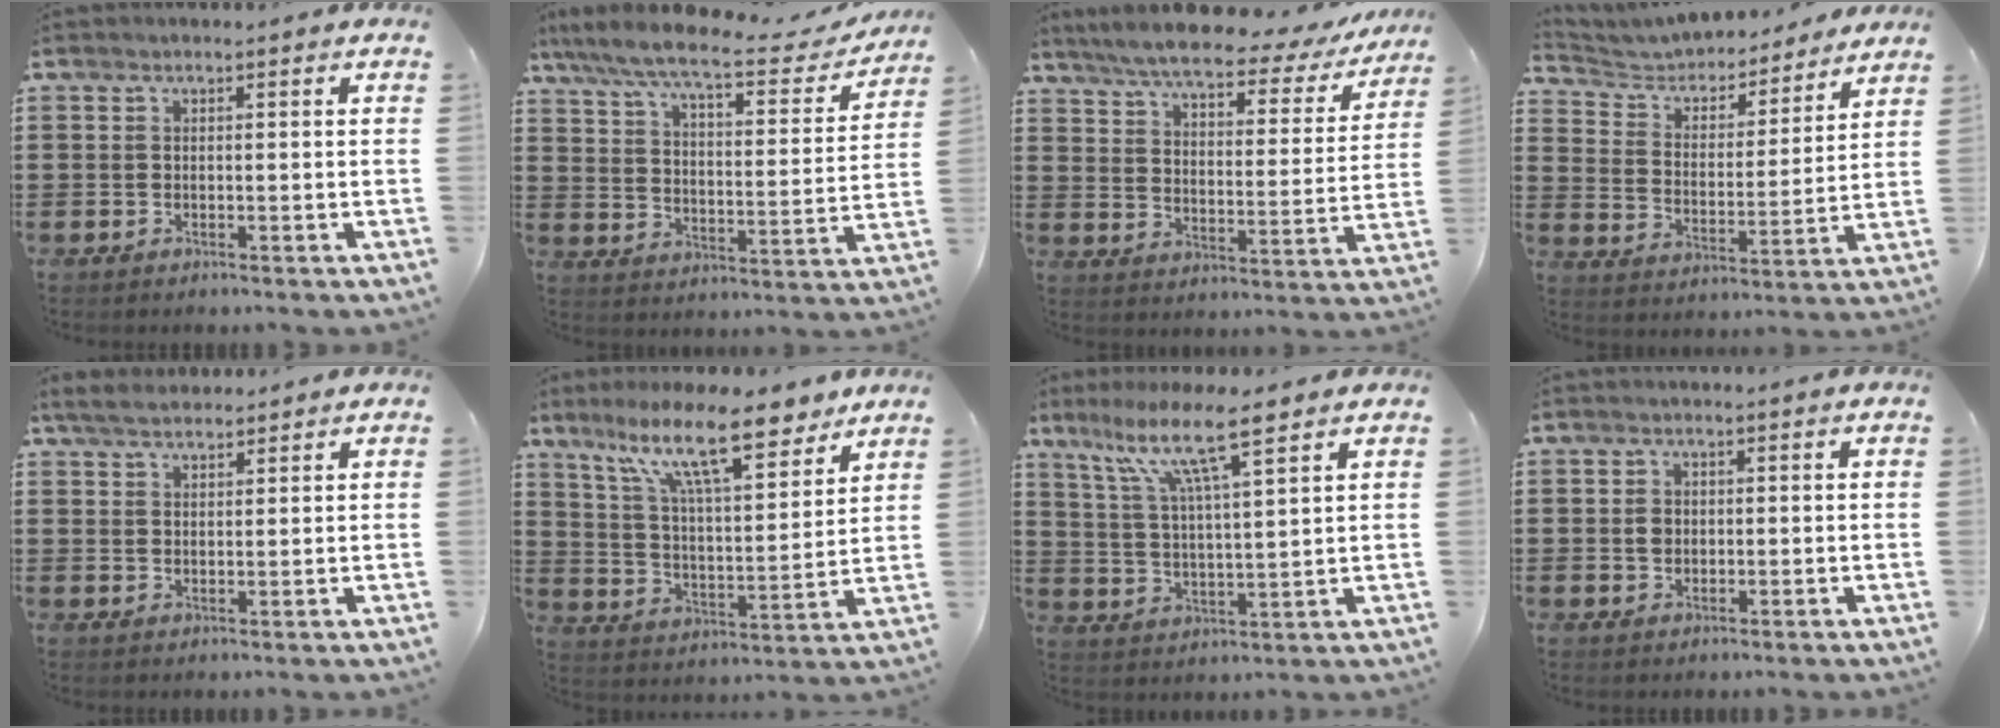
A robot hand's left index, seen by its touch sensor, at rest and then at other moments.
{"total": 8.7, "force": [7.3, 0.7, 4.7], "torque": [-0.120, -0.039, 0.121]}
{"total": 6.7, "force": [5.9, 0.7, 3.2], "torque": [-0.086, -0.030, 0.099]}
{"total": 4.7, "force": [4.5, 1.1, 0.6], "torque": [-0.041, -0.032, 0.072]}
{"total": 3.1, "force": [2.8, 1.0, 1.1], "torque": [-0.029, 0.003, 0.052]}
{"total": 14.4, "force": [10.4, 3.3, 9.4], "torque": [-0.191, -0.035, 0.178]}
{"total": 10.1, "force": [7.1, 0.9, 7.2], "torque": [-0.150, -0.026, 0.119]}
{"total": 1.8, "force": [0.2, 1.5, 1.0], "torque": [-0.022, 0.009, 0.004]}